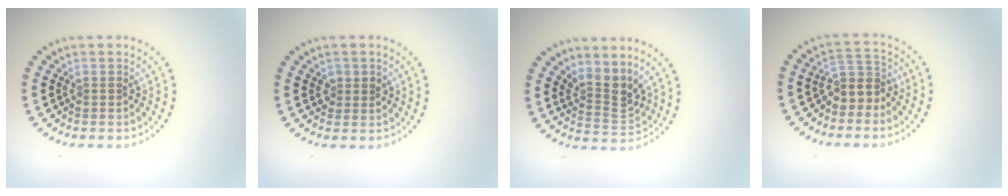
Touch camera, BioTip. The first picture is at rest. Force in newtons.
{"total": 1.3, "press": 1.3, "slide": 0.3}
{"total": 3.0, "press": 2.1, "slide": 2.1}
{"total": 2.8, "press": 2.3, "slide": 1.6}